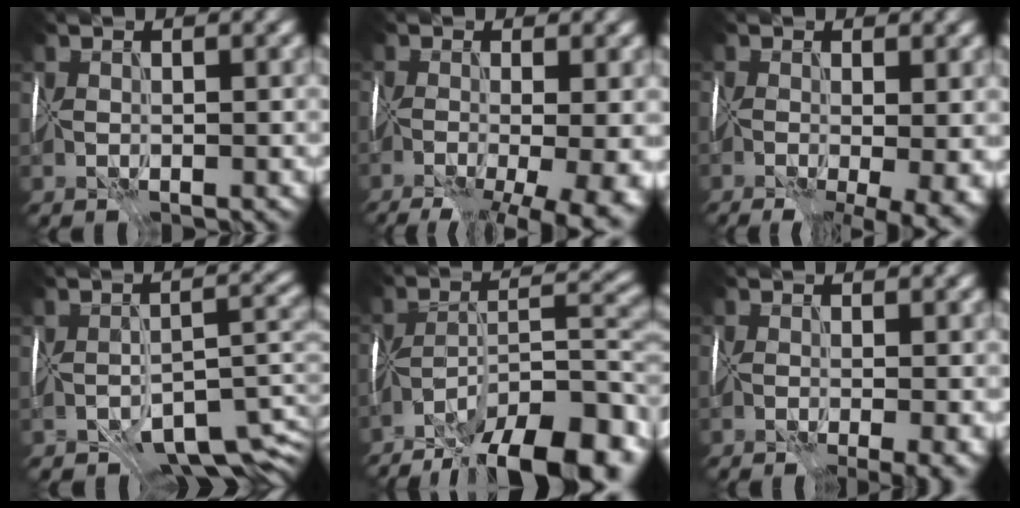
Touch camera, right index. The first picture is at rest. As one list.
[{"total": 13.6, "force": [-7.1, 5.6, 10.2], "torque": [-0.125, -0.020, -0.055]}, {"total": 10.7, "force": [-4.6, 5.1, 8.2], "torque": [-0.087, -0.018, -0.028]}, {"total": 6.5, "force": [-4.6, 2.7, 3.8], "torque": [-0.039, -0.015, -0.062]}, {"total": 14.9, "force": [-10.4, 5.2, 9.3], "torque": [-0.157, 0.007, -0.156]}, {"total": 4.7, "force": [-2.0, 1.7, 3.9], "torque": [-0.047, -0.011, -0.015]}]